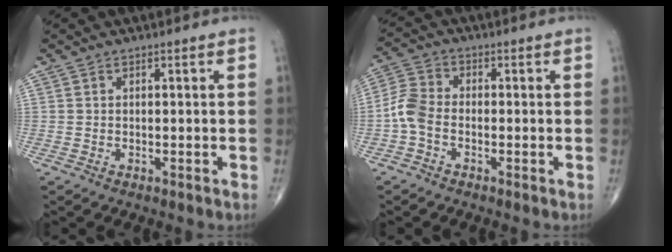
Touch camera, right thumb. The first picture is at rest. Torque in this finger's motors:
{"motor_torque": [0.04, 0.25, 0.67, -0.32, 0.21]}